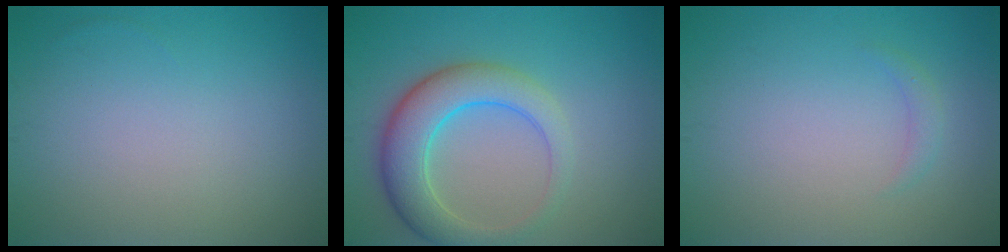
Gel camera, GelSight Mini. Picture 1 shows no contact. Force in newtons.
{"total": 5.8, "press": 5.8, "slide": 0.1}
{"total": 0.9, "press": 0.9, "slide": 0.0}